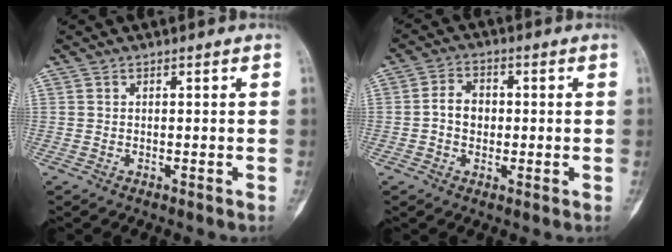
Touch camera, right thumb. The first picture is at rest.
{"total": 5.0, "force": [-0.2, 3.8, 3.2], "torque": [-0.042, 0.015, -0.011]}